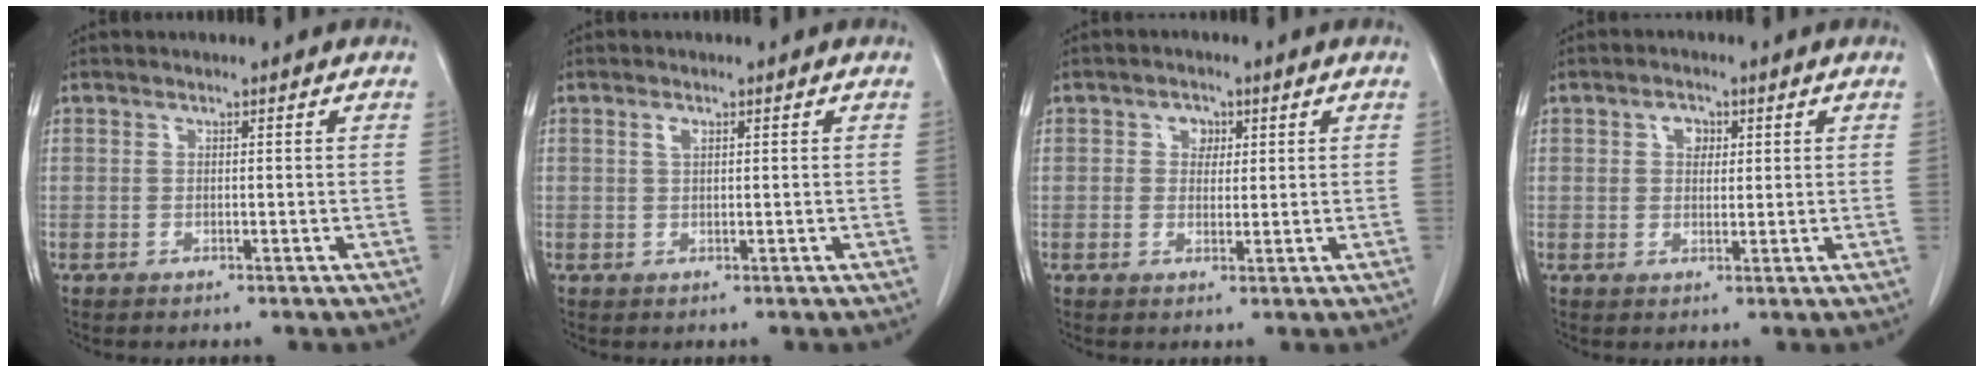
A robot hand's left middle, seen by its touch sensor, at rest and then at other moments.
{"total": 1.1, "force": [0.6, 0.5, 0.8], "torque": [-0.017, 0.001, 0.009]}
{"total": 2.6, "force": [1.0, 2.0, 1.4], "torque": [-0.021, 0.003, 0.014]}
{"total": 2.7, "force": [1.1, 1.9, 1.6], "torque": [-0.029, 0.005, 0.018]}